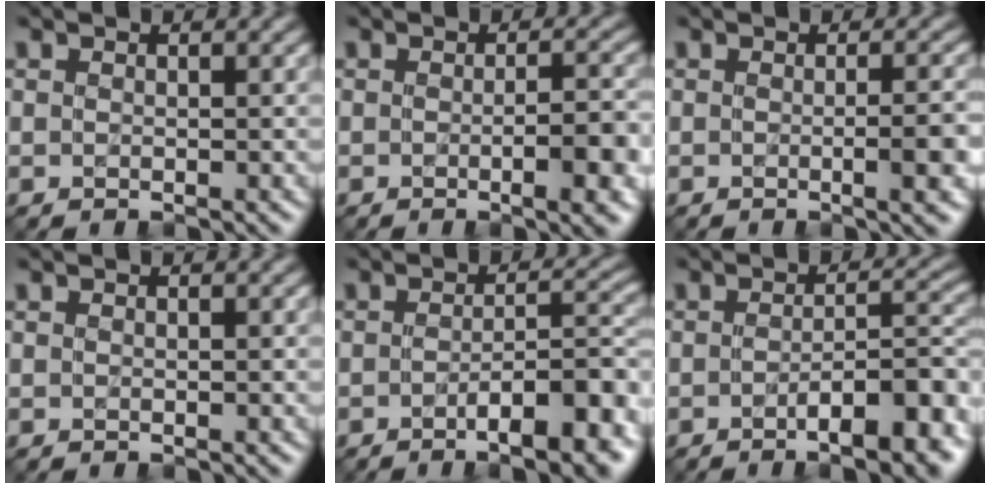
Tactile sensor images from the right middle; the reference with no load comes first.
{"total": 5.1, "force": [-1.0, 1.6, 4.8], "torque": [-0.055, 0.000, -0.007]}
{"total": 4.1, "force": [-0.6, 1.2, 3.9], "torque": [-0.043, 0.000, -0.004]}
{"total": 0.0}
{"total": 9.0, "force": [-4.0, 2.7, 7.6], "torque": [-0.086, 0.004, -0.051]}
{"total": 8.7, "force": [-3.9, 2.7, 7.4], "torque": [-0.084, 0.004, -0.049]}